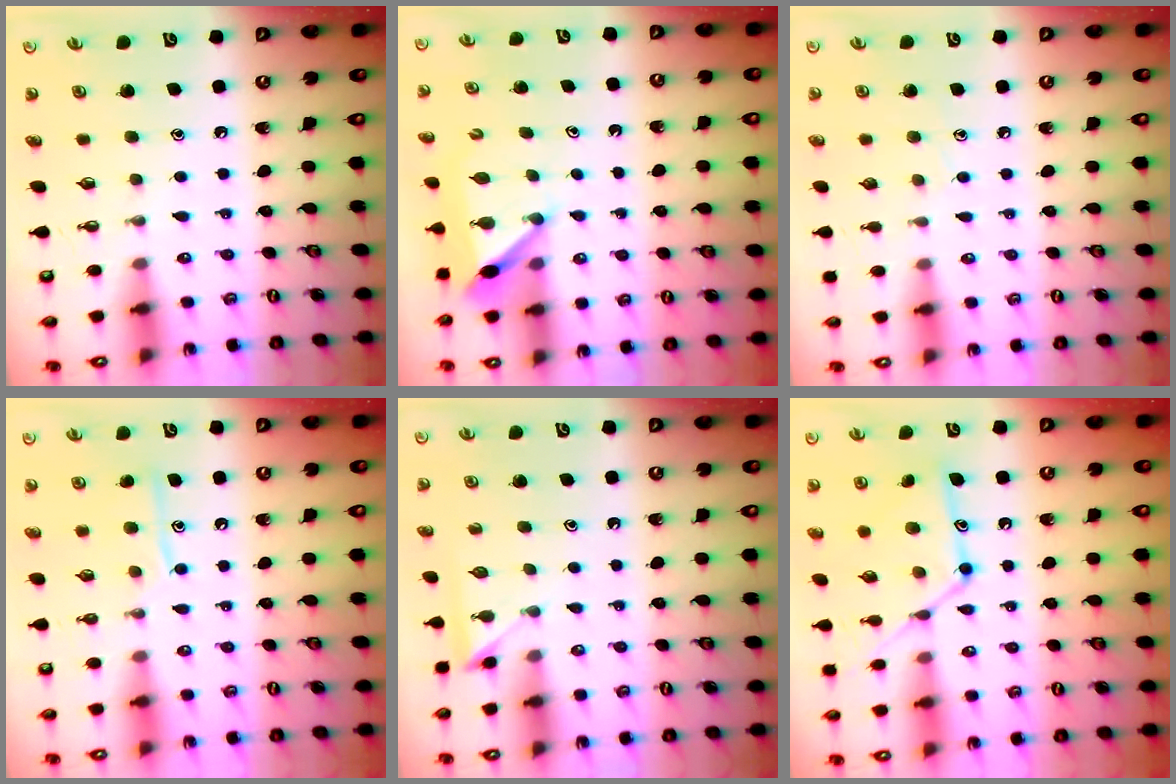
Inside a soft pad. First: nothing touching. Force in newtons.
{"total": 5.8, "press": 5.8, "slide": 0.4}
{"total": 3.4, "press": 3.4, "slide": 0.3}
{"total": 8.5, "press": 8.5, "slide": 0.6}
{"total": 3.1, "press": 3.1, "slide": 0.3}
{"total": 13.6, "press": 13.5, "slide": 0.7}